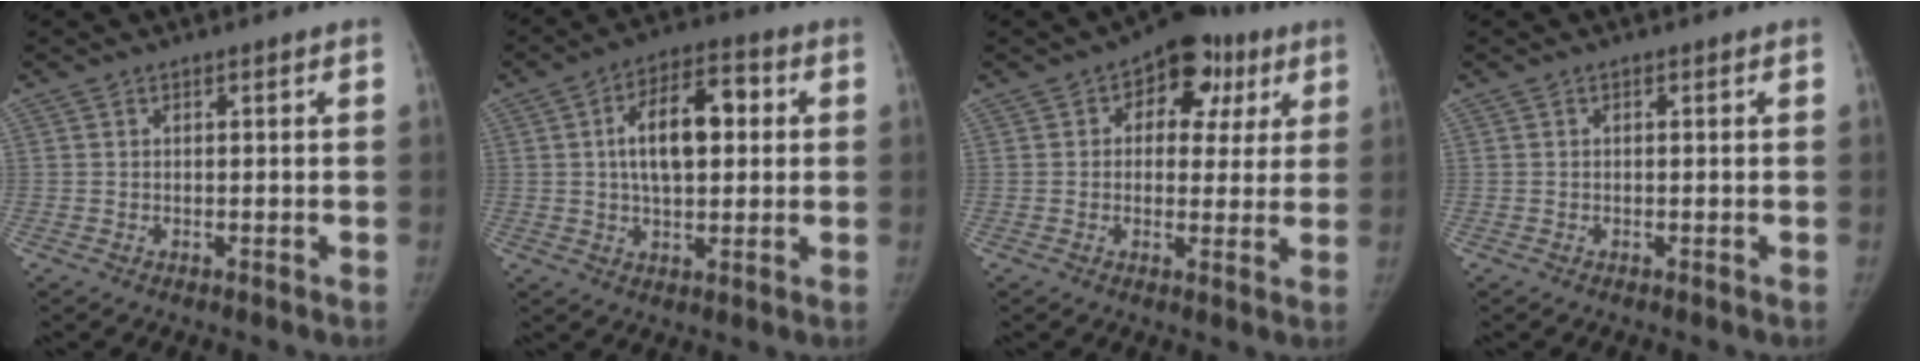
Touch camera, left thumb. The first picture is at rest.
{"total": 12.8, "force": [2.0, 6.8, 10.7], "torque": [-0.159, 0.019, 0.026]}
{"total": 12.1, "force": [5.0, 7.9, 7.7], "torque": [-0.044, 0.004, 0.064]}
{"total": 0.0}